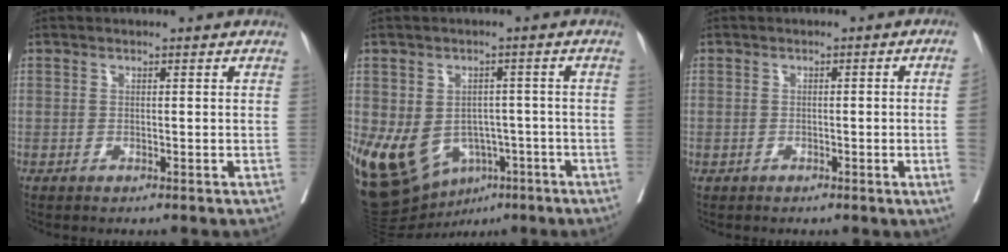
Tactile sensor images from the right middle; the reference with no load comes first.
{"total": 15.1, "force": [-5.9, 11.3, 8.1], "torque": [-0.169, 0.009, -0.074]}
{"total": 3.7, "force": [-0.6, -1.1, 3.5], "torque": [-0.044, 0.000, -0.005]}